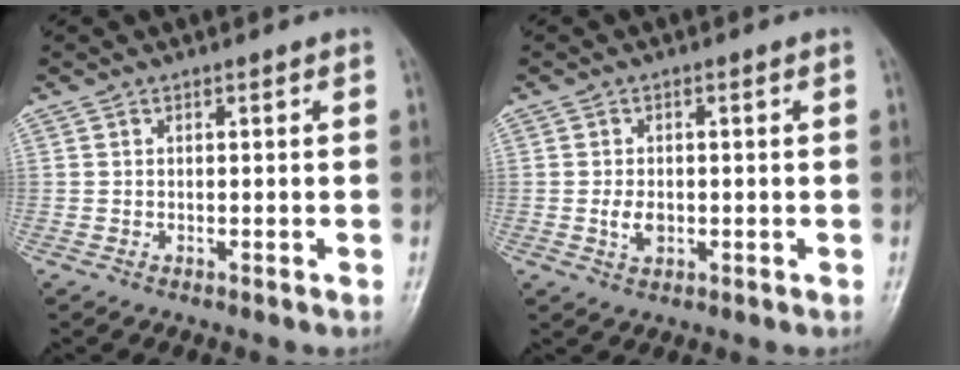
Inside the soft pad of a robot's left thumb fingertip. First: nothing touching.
{"total": 3.0, "force": [-0.5, 1.9, 2.2], "torque": [-0.040, -0.001, -0.007]}